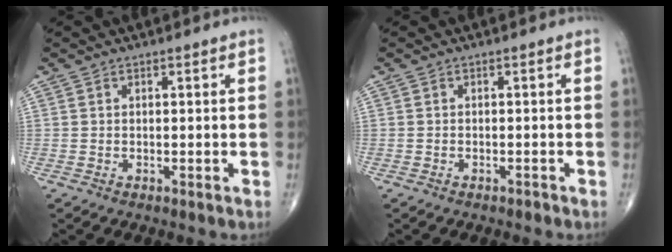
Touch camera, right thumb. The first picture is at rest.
{"total": 0.6, "force": [-0.5, 0.2, 0.1], "torque": [-0.005, 0.002, -0.010]}